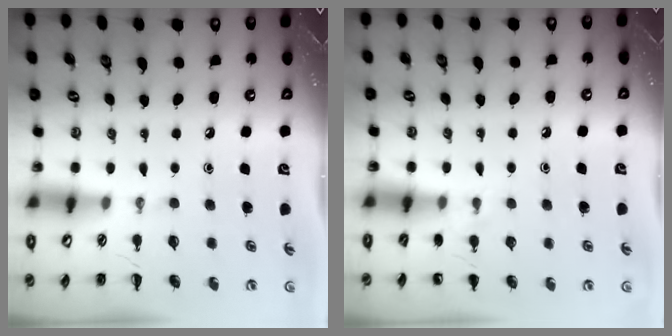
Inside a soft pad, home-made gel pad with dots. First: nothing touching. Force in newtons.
{"total": 3.8, "press": 3.6, "slide": 1.3}